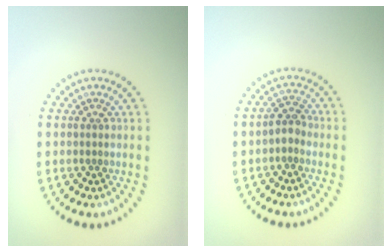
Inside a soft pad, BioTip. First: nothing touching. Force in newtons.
{"total": 1.6, "press": 1.4, "slide": 0.8}